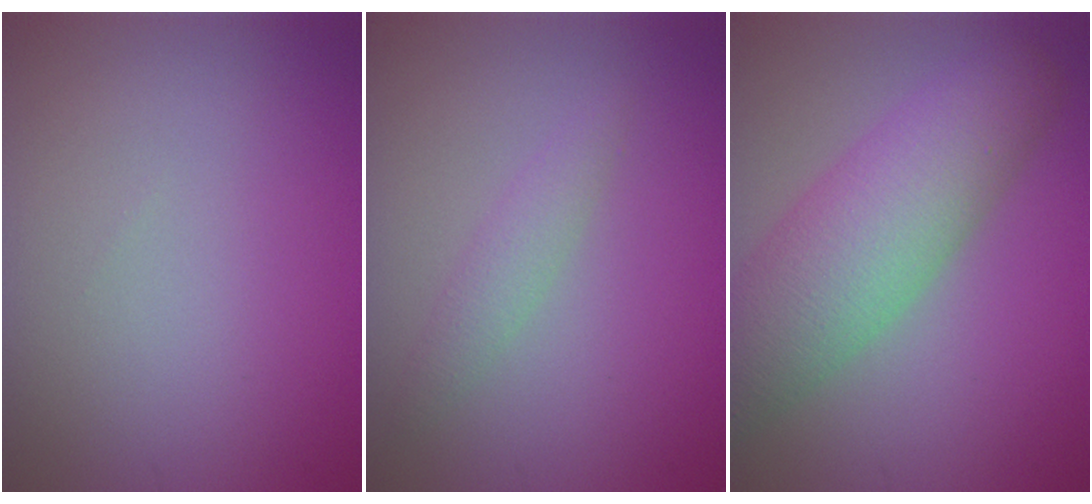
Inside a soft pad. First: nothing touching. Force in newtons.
{"total": 1.6, "press": 1.6, "slide": 0.1}
{"total": 8.1, "press": 8.1, "slide": 0.4}